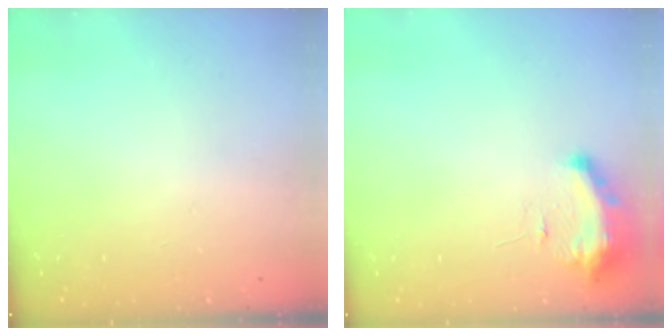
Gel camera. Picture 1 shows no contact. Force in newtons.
{"total": 9.4, "press": 9.3, "slide": 1.3}